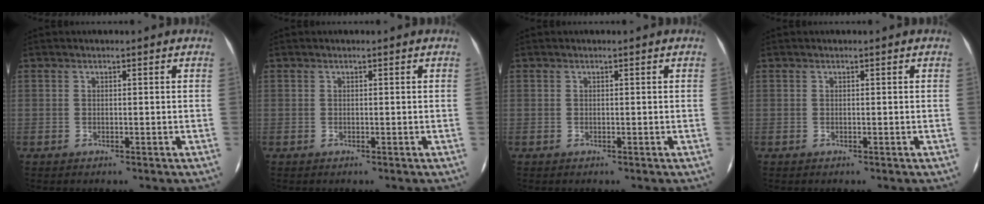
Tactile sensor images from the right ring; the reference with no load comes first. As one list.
[{"total": 0.0}, {"total": 0.0}, {"total": 0.0}]